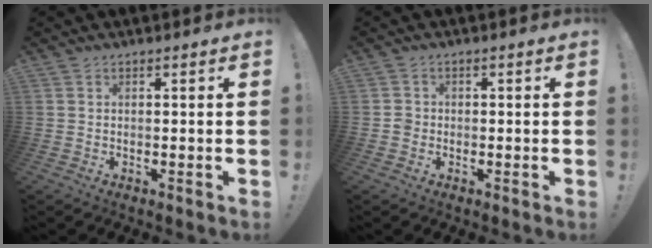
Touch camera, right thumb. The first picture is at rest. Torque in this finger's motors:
{"motor_torque": [0.36, 0.20, 0.11, 0.00, -0.03]}